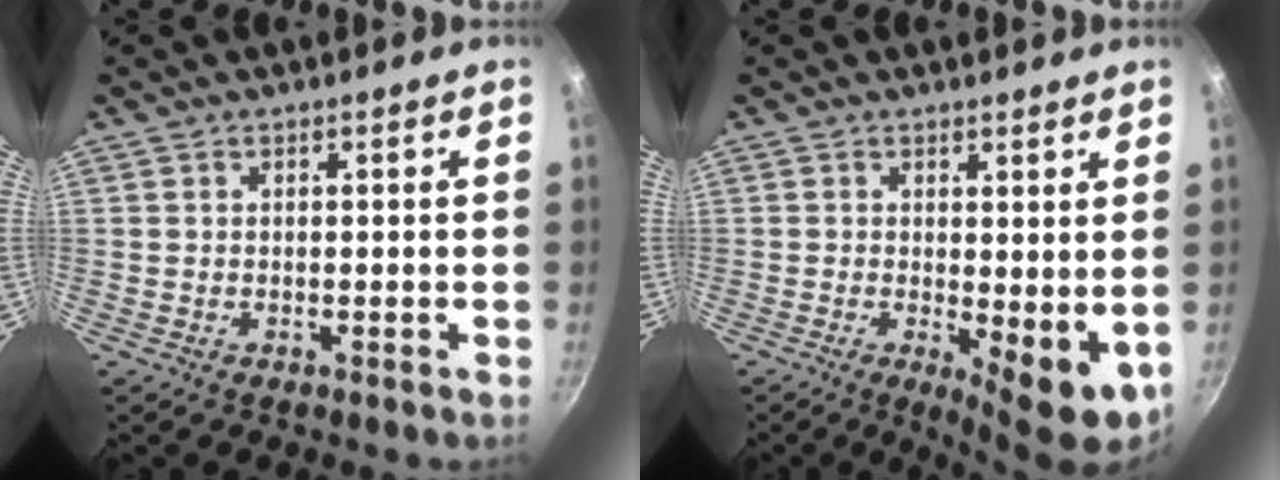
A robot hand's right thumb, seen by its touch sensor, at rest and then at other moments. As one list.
[{"total": 7.5, "force": [-0.1, 2.9, 7.0], "torque": [-0.084, -0.010, 0.009]}]